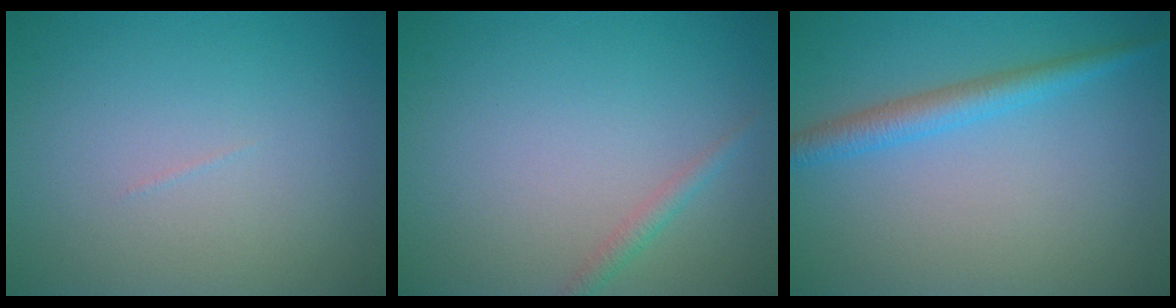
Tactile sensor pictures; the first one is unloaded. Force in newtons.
{"total": 1.2, "press": 1.2, "slide": 0.1}
{"total": 2.8, "press": 2.8, "slide": 0.2}